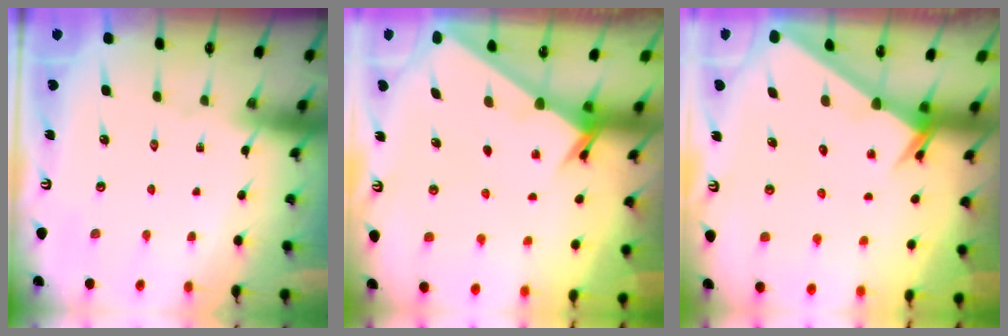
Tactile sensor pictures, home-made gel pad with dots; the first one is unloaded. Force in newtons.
{"total": 2.1, "press": 2.1, "slide": 0.3}
{"total": 2.6, "press": 2.6, "slide": 0.1}